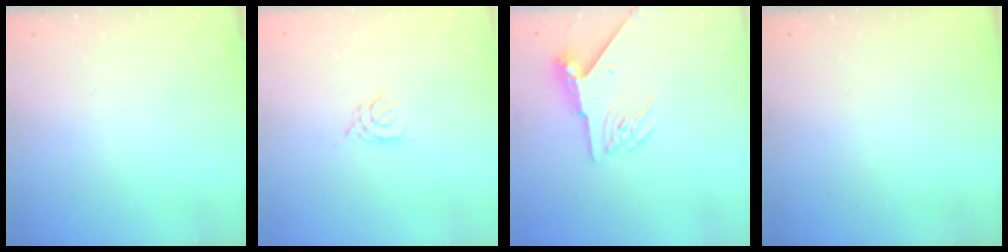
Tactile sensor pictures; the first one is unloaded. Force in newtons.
{"total": 2.8, "press": 2.7, "slide": 0.5}
{"total": 5.9, "press": 5.8, "slide": 0.7}
{"total": 0.0}